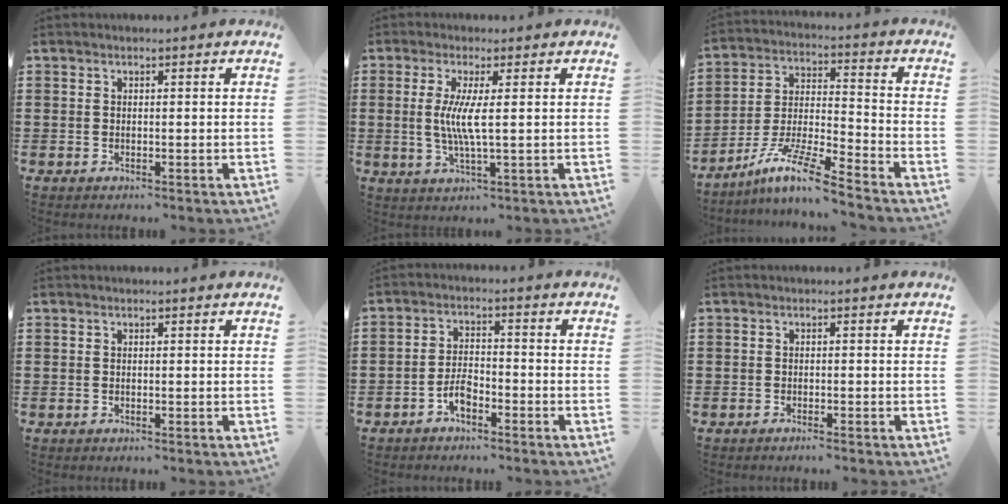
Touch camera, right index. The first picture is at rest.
{"total": 5.3, "force": [0.4, 0.1, 5.2], "torque": [-0.106, -0.010, 0.002]}
{"total": 10.2, "force": [-8.2, 0.6, 6.0], "torque": [-0.124, 0.007, -0.164]}
{"total": 0.0}
{"total": 3.6, "force": [-2.3, 1.5, 2.3], "torque": [-0.055, 0.005, -0.050]}
{"total": 0.9, "force": [-0.8, 0.0, 0.2], "torque": [-0.007, -0.002, -0.017]}